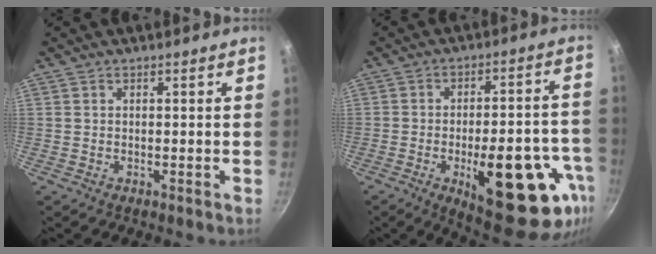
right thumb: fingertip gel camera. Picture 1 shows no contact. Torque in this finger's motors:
{"motor_torque": [2.70, 2.31, 2.10, -0.65, 0.45]}